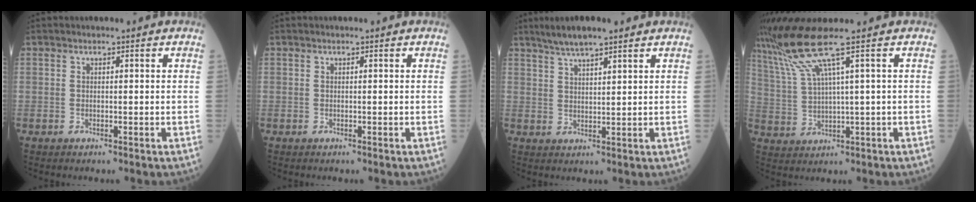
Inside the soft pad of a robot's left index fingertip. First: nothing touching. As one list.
[{"total": 0.0}, {"total": 6.5, "force": [5.1, 0.8, 3.9], "torque": [-0.076, 0.017, 0.092]}, {"total": 6.8, "force": [4.8, -2.2, 4.2], "torque": [-0.103, 0.003, 0.107]}]